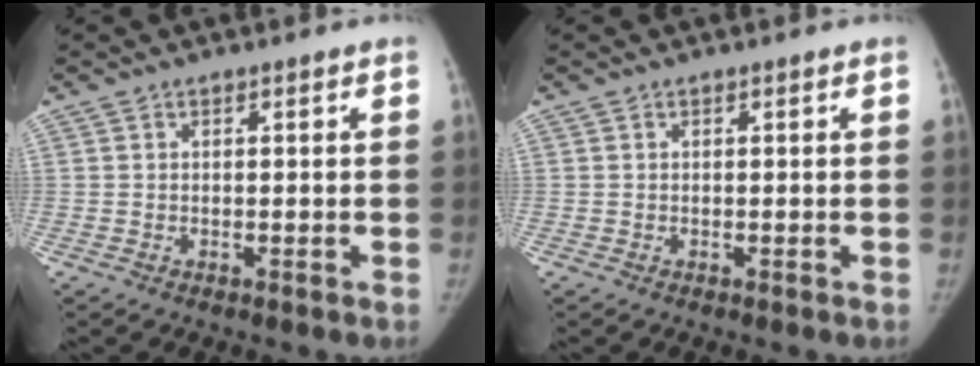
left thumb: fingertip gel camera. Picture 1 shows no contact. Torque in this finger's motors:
{"motor_torque": [0.00, 0.00, -0.03, -0.04, 0.00]}